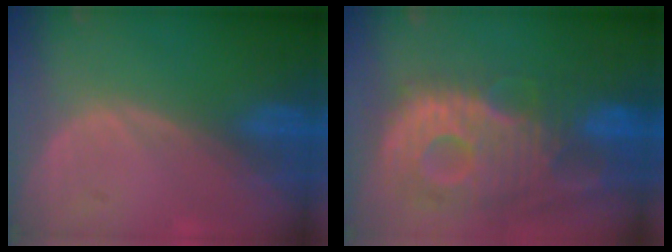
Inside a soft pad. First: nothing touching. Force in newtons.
{"total": 13.4, "press": 11.6, "slide": 6.6}